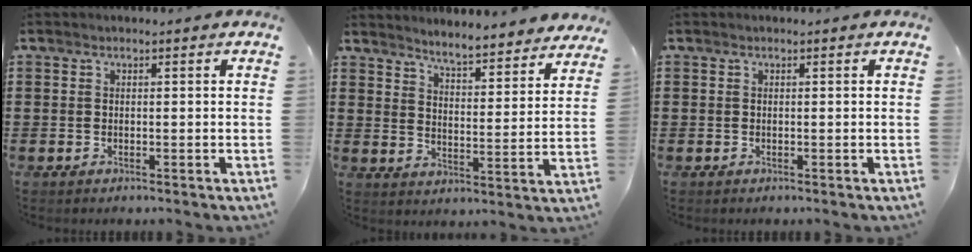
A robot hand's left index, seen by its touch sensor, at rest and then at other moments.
{"total": 4.9, "force": [4.8, -0.6, 0.6], "torque": [-0.036, -0.039, 0.079]}
{"total": 0.0}